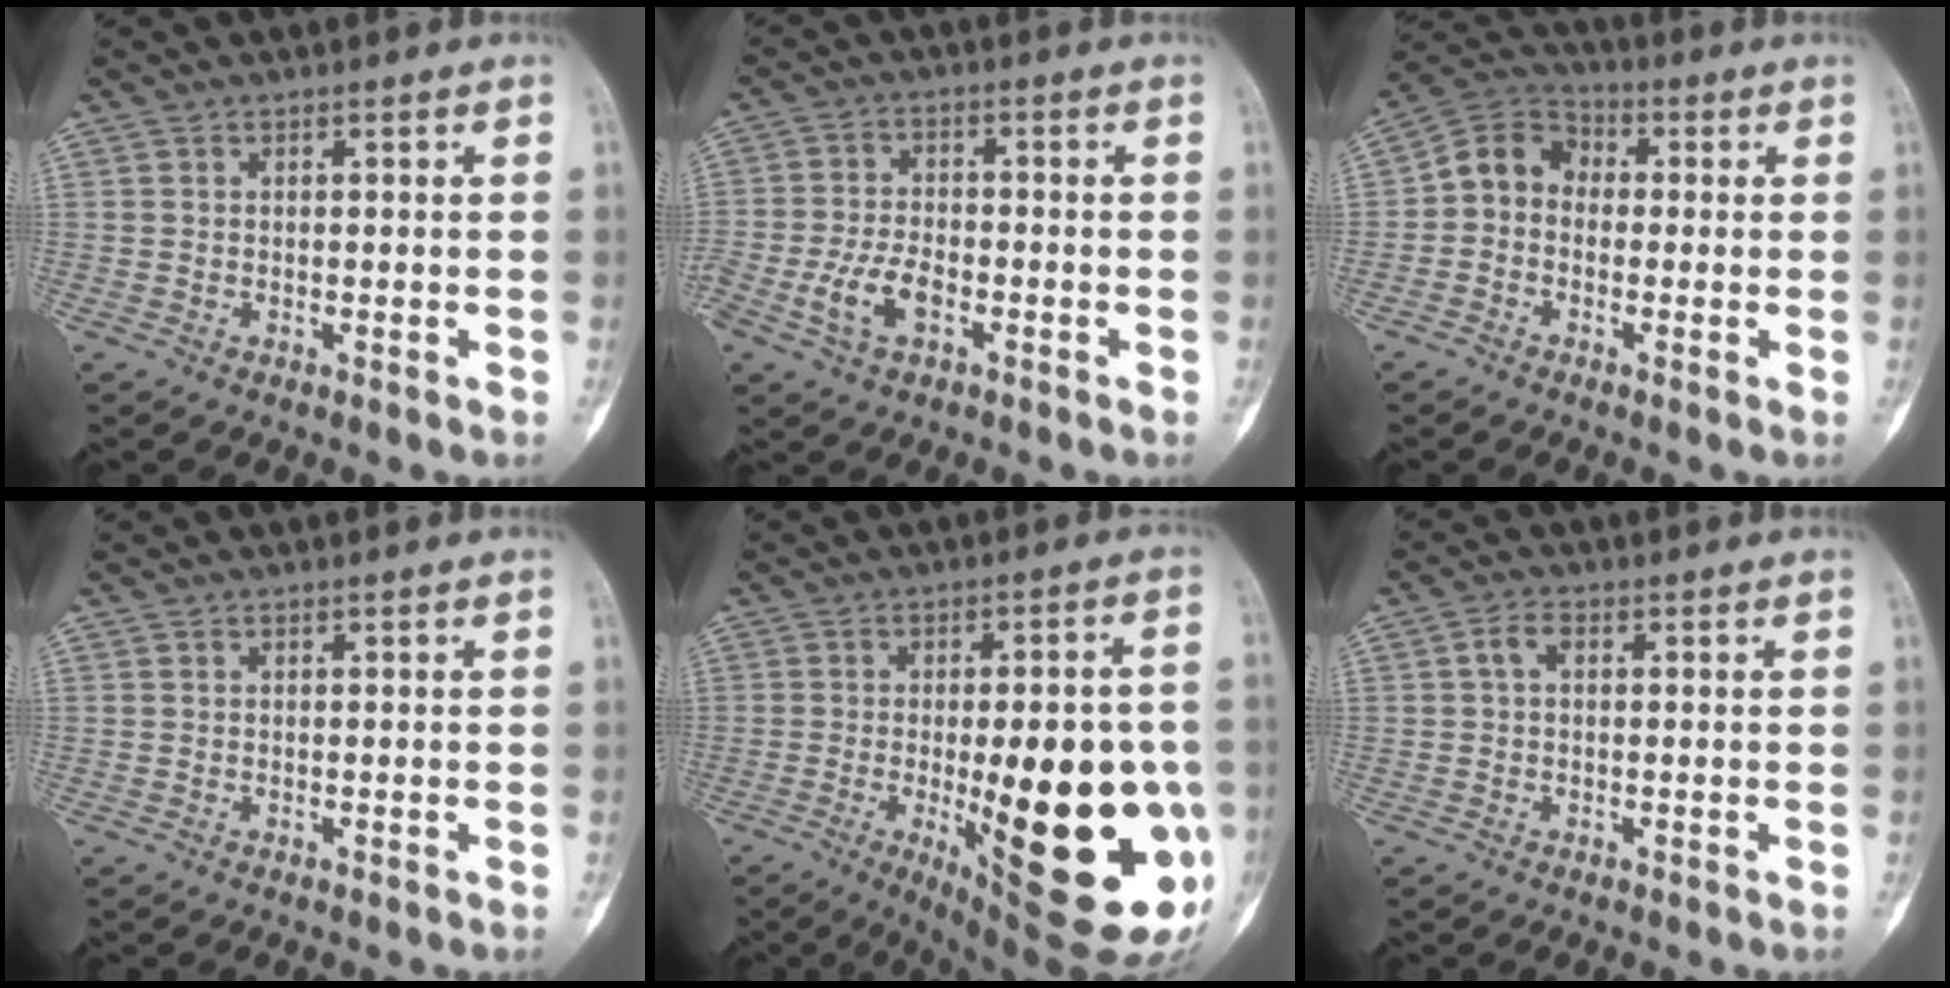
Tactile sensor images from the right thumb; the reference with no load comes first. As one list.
[{"total": 6.9, "force": [-2.8, 3.7, 5.0], "torque": [-0.104, 0.015, -0.054]}, {"total": 7.8, "force": [-0.6, 6.5, 4.3], "torque": [-0.059, 0.031, -0.032]}, {"total": 0.0}, {"total": 28.2, "force": [-5.8, 9.5, 26.0], "torque": [-0.296, -0.010, -0.053]}, {"total": 2.4, "force": [0.3, 1.5, 1.8], "torque": [-0.032, 0.009, 0.002]}]